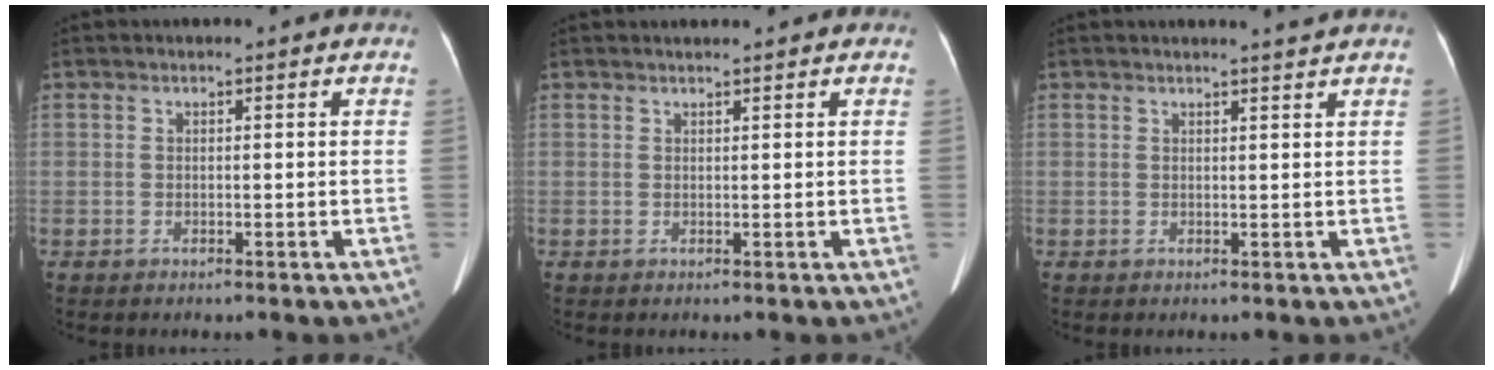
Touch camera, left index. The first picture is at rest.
{"total": 3.4, "force": [3.1, 0.5, 1.3], "torque": [-0.020, 0.019, 0.032]}
{"total": 1.9, "force": [1.7, -0.7, 0.4], "torque": [-0.014, -0.009, 0.025]}